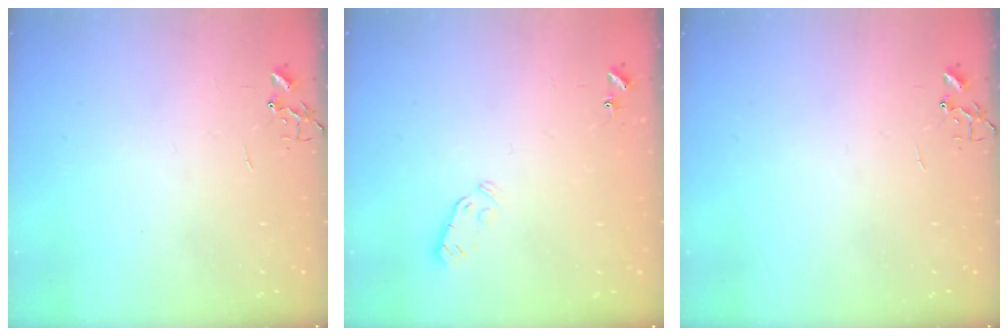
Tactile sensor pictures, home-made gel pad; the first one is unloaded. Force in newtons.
{"total": 3.9, "press": 3.8, "slide": 0.9}
{"total": 0.0}